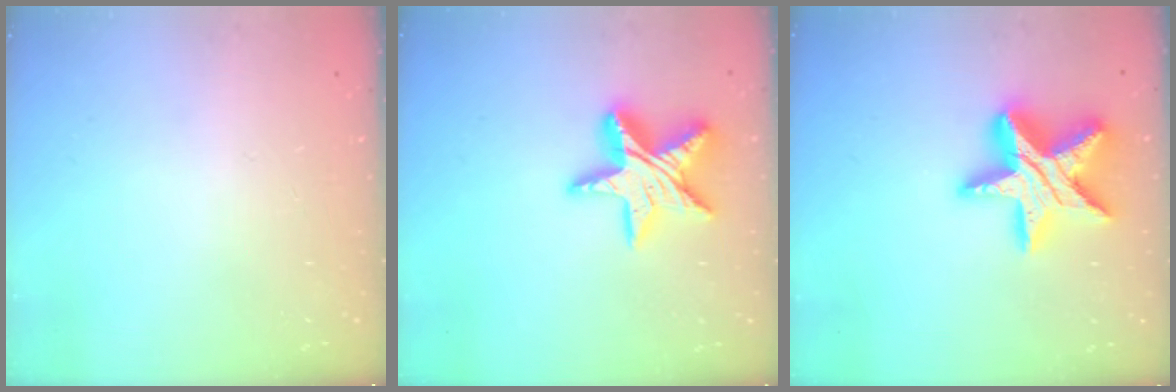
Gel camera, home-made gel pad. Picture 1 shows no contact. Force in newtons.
{"total": 14.6, "press": 14.6, "slide": 1.0}
{"total": 20.1, "press": 20.0, "slide": 1.4}